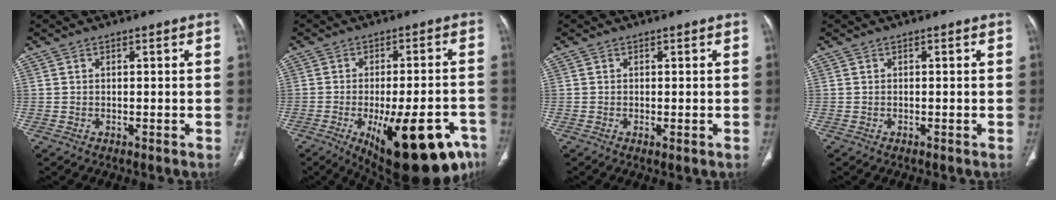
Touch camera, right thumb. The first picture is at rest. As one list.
[{"total": 22.3, "force": [-10.6, 8.2, 17.8], "torque": [-0.186, 0.028, -0.133]}, {"total": 0.9, "force": [-0.2, 0.2, 0.9], "torque": [-0.018, -0.006, 0.000]}, {"total": 0.0}]